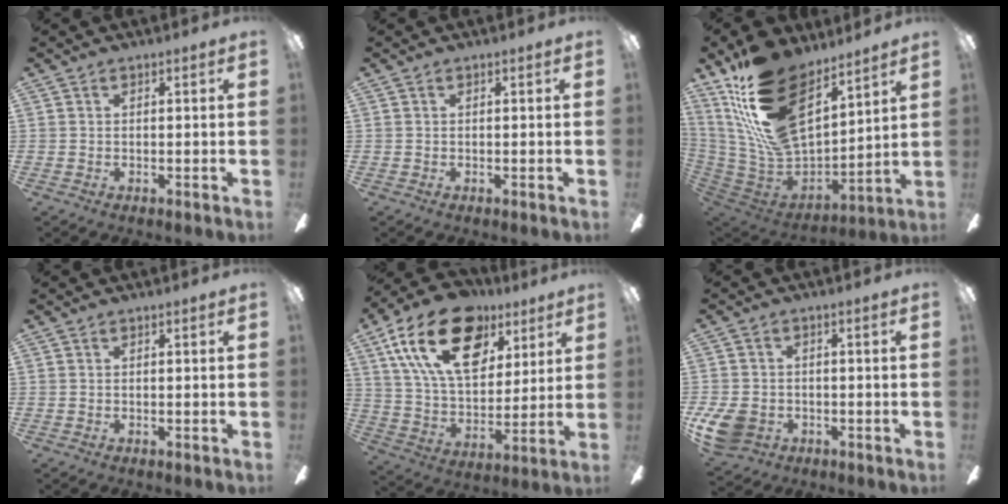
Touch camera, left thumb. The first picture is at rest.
{"total": 0.0}
{"total": 22.8, "force": [14.1, 11.6, 13.7], "torque": [-0.290, -0.089, 0.257]}
{"total": 0.0}
{"total": 24.4, "force": [12.0, 14.4, 15.6], "torque": [-0.278, -0.045, 0.209]}
{"total": 8.0, "force": [-3.0, 6.1, 4.2], "torque": [-0.095, 0.014, -0.055]}